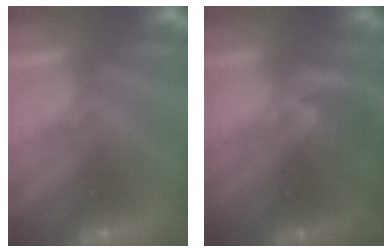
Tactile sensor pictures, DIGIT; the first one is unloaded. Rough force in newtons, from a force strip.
{"total": 1.2}